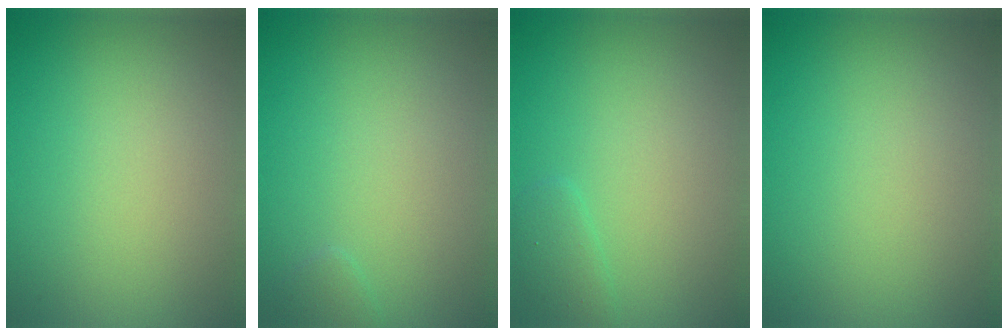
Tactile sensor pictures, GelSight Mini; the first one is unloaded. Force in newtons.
{"total": 0.7, "press": 0.7, "slide": 0.0}
{"total": 1.3, "press": 1.3, "slide": 0.2}
{"total": 0.0}